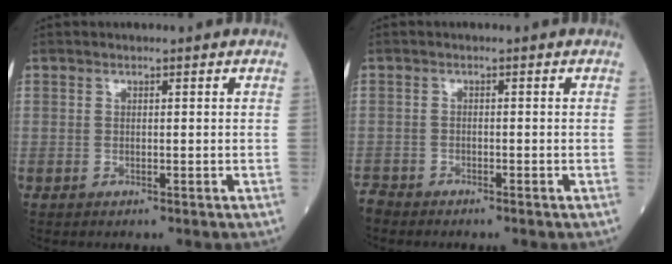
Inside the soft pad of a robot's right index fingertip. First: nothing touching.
{"total": 1.6, "force": [-1.6, 0.1, -0.2], "torque": [0.004, -0.006, -0.031]}